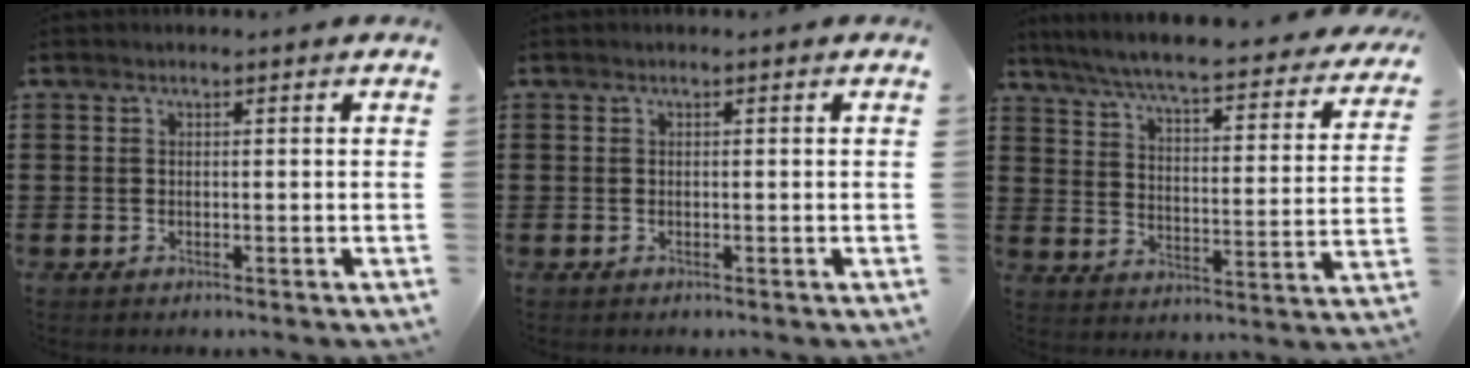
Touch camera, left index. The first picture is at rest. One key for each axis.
{"total": 0.0}
{"total": 5.9, "fx": 5.2, "fy": -0.4, "fz": 2.6, "tx": -0.075, "ty": -0.045, "tz": 0.083}